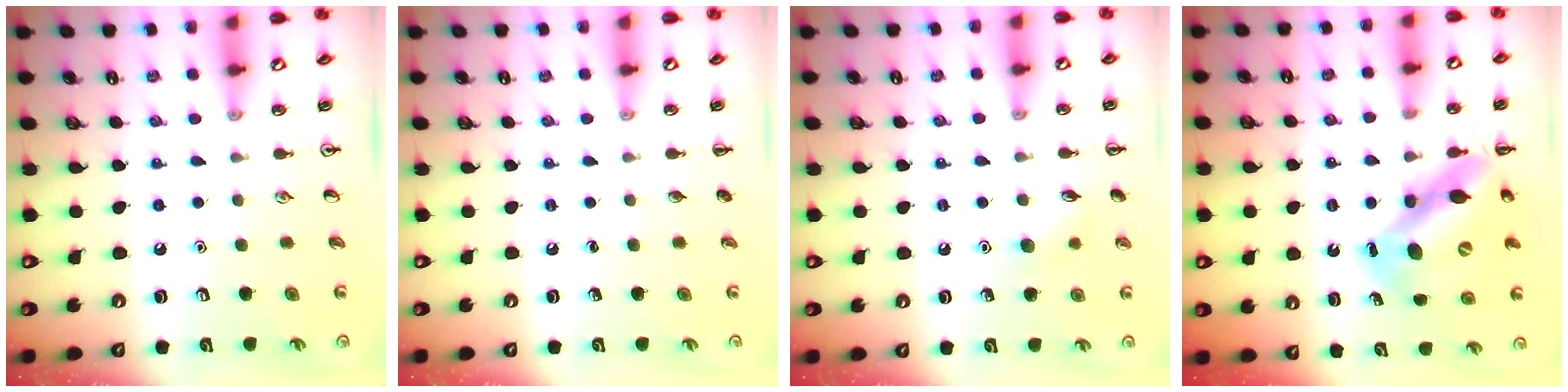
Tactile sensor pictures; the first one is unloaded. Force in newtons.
{"total": 0.0}
{"total": 6.4, "press": 6.2, "slide": 1.8}
{"total": 12.0, "press": 11.7, "slide": 2.8}